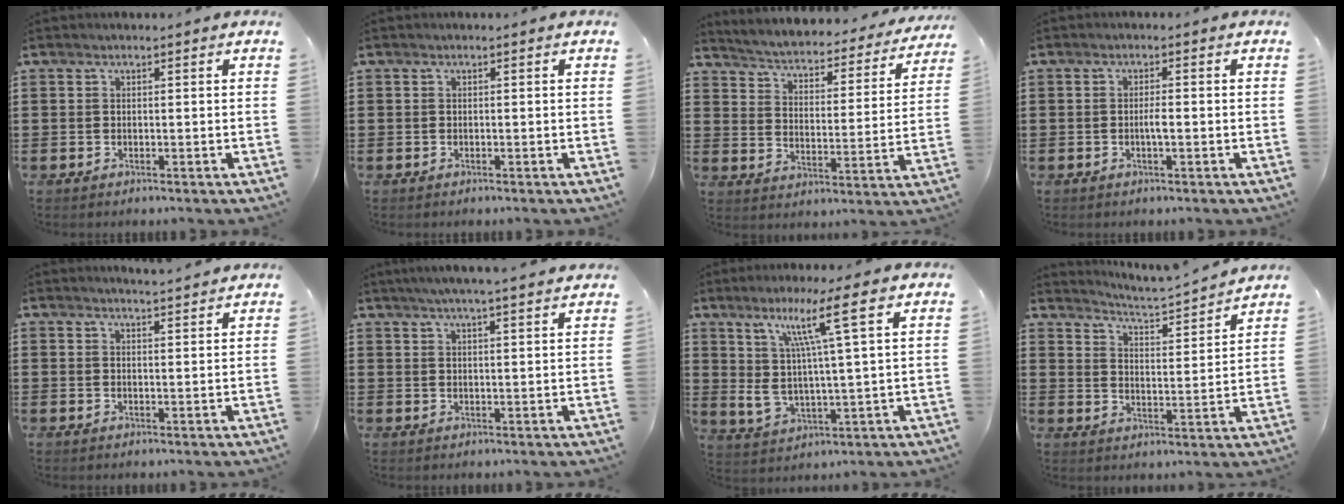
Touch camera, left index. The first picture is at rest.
{"total": 0.0}
{"total": 2.6, "force": [2.5, 0.0, 0.6], "torque": [-0.031, -0.031, 0.030]}
{"total": 1.8, "force": [-0.4, 0.3, 1.8], "torque": [-0.034, 0.000, -0.008]}
{"total": 2.3, "force": [2.3, -0.4, 0.1], "torque": [-0.007, -0.009, 0.043]}
{"total": 3.8, "force": [3.4, -0.6, 1.6], "torque": [-0.041, -0.010, 0.060]}
{"total": 11.4, "force": [5.6, 0.8, 9.9], "torque": [-0.195, -0.010, 0.089]}
{"total": 3.3, "force": [3.2, -0.7, 0.3], "torque": [-0.028, -0.040, 0.044]}